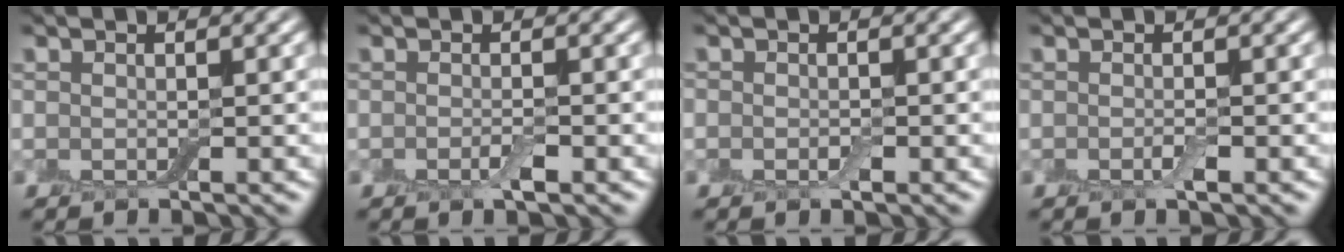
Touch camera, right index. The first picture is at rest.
{"total": 1.1, "force": [-0.5, 0.2, 1.0], "torque": [-0.018, -0.004, -0.011]}
{"total": 0.9, "force": [-0.3, 0.6, 0.6], "torque": [-0.008, 0.000, -0.006]}
{"total": 0.8, "force": [-0.3, 0.1, 0.7], "torque": [-0.014, -0.002, -0.007]}